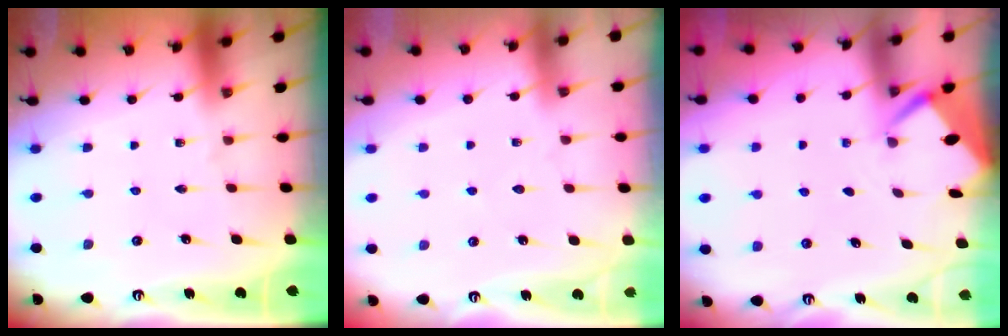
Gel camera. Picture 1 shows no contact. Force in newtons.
{"total": 2.5, "press": 2.5, "slide": 0.4}
{"total": 2.6, "press": 2.6, "slide": 0.0}